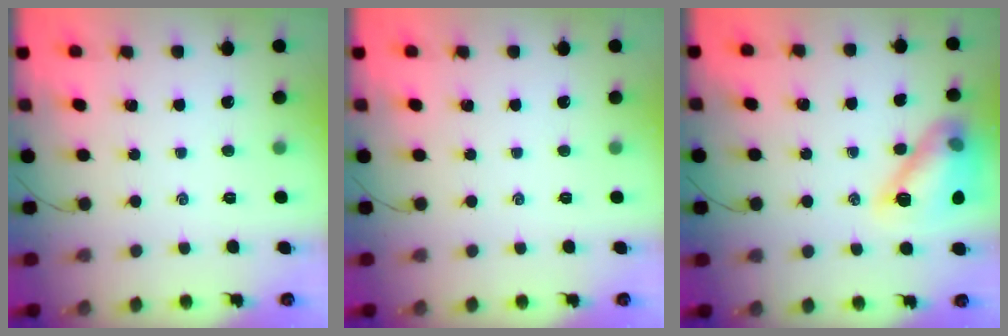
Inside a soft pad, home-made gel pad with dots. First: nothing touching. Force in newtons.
{"total": 0.0}
{"total": 13.9, "press": 13.9, "slide": 0.9}